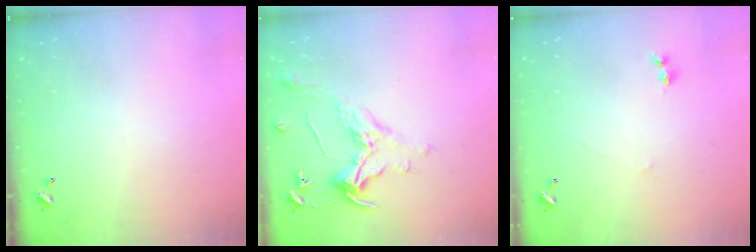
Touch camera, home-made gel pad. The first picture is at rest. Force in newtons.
{"total": 1.5, "press": 1.3, "slide": 0.7}
{"total": 0.7, "press": 0.1, "slide": 0.7}